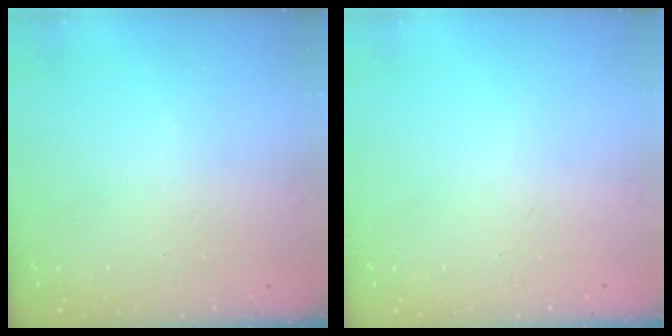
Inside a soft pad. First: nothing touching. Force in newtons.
{"total": 0.6, "press": 0.0, "slide": 0.6}